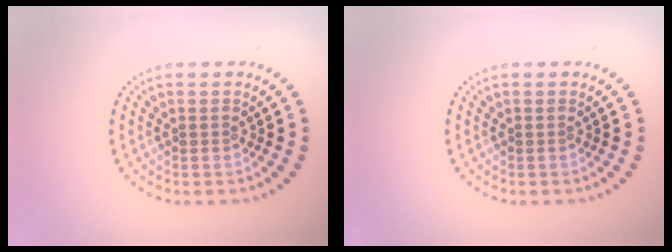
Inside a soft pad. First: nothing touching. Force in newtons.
{"total": 0.0}